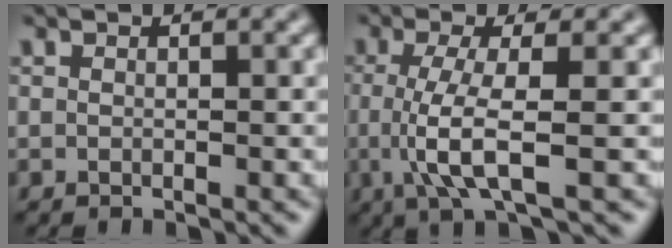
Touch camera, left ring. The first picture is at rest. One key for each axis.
{"total": 4.8, "fx": -0.5, "fy": 1.1, "fz": 4.7, "tx": -0.097, "ty": -0.009, "tz": -0.010}